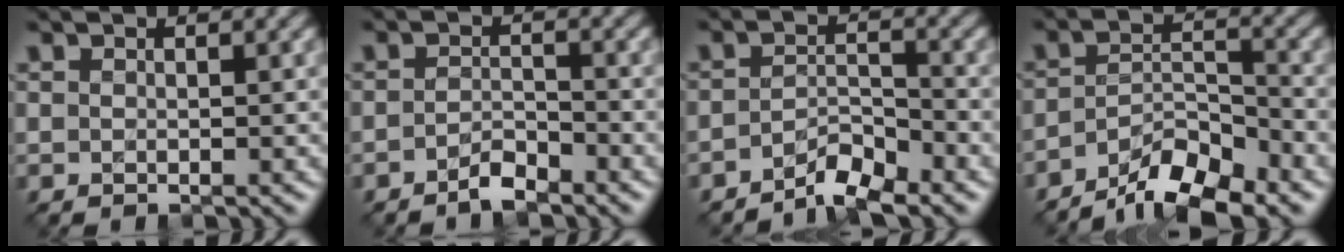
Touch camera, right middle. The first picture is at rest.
{"total": 2.2, "force": [-1.7, 0.6, 1.2], "torque": [-0.023, 0.005, -0.034]}
{"total": 3.4, "force": [-2.7, 0.8, 1.8], "torque": [-0.031, 0.007, -0.056]}
{"total": 6.7, "force": [-5.1, 2.0, 3.8], "torque": [-0.061, 0.003, -0.091]}